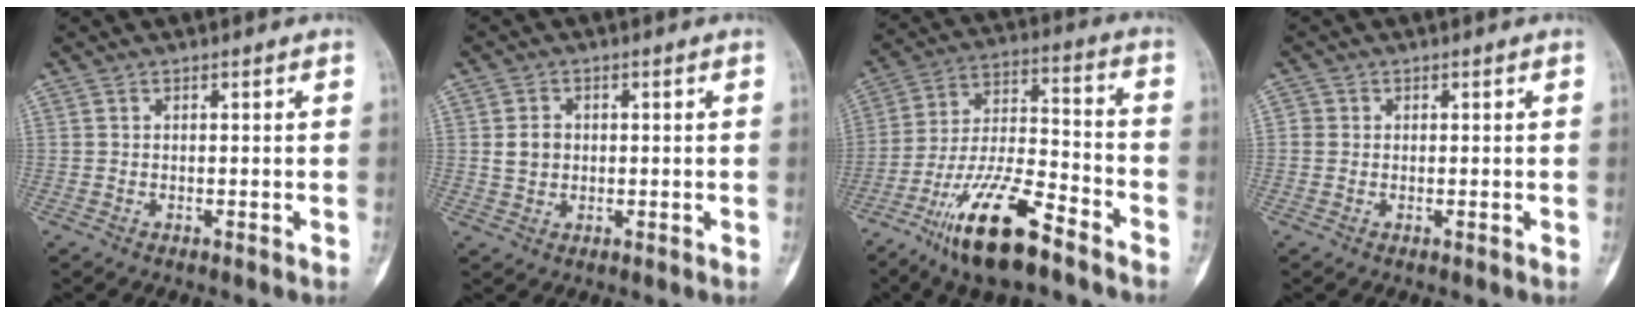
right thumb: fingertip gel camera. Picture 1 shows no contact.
{"total": 3.5, "force": [0.3, 2.9, 2.0], "torque": [-0.024, 0.005, 0.009]}
{"total": 17.7, "force": [-11.4, 5.1, 12.5], "torque": [-0.230, 0.068, -0.209]}
{"total": 1.4, "force": [0.1, 1.4, 0.3], "torque": [0.004, 0.004, -0.001]}